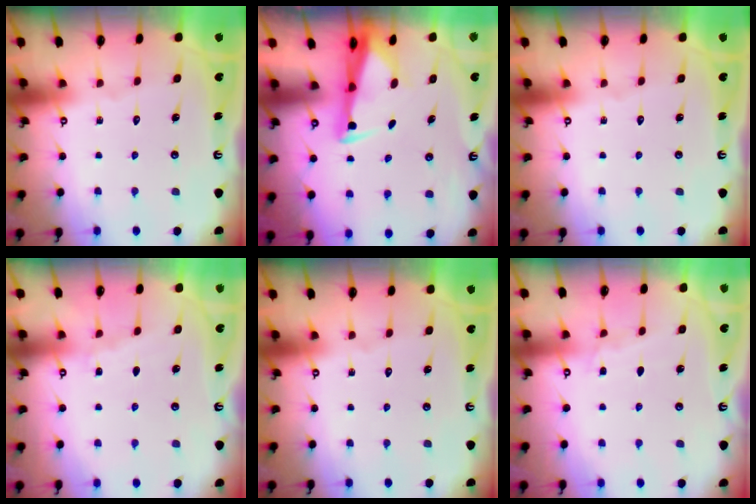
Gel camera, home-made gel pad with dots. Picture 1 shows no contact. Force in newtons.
{"total": 2.8, "press": 2.7, "slide": 0.9}
{"total": 0.0}
{"total": 2.9, "press": 2.9, "slide": 0.4}
{"total": 0.0}
{"total": 3.6, "press": 3.6, "slide": 0.5}